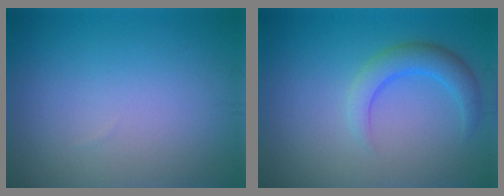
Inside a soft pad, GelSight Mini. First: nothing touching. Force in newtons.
{"total": 3.0, "press": 3.0, "slide": 0.2}